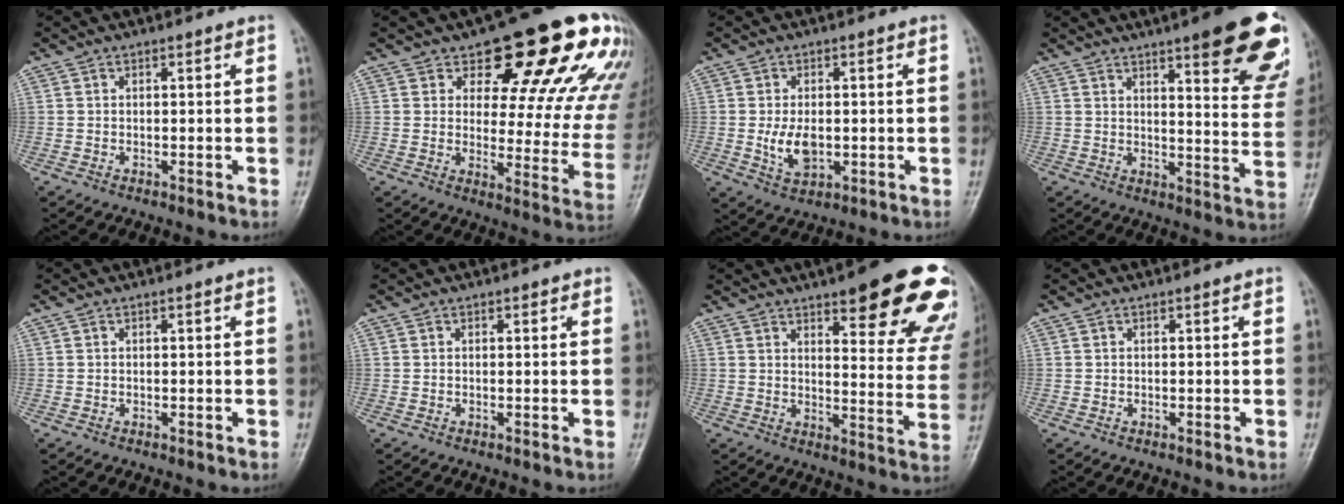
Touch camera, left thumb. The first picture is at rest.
{"total": 21.5, "force": [13.6, 8.9, 14.2], "torque": [-0.131, -0.067, 0.166]}
{"total": 6.0, "force": [-0.5, 3.7, 4.7], "torque": [-0.078, -0.010, -0.004]}
{"total": 20.7, "force": [12.0, 4.9, 16.1], "torque": [-0.171, -0.050, 0.144]}
{"total": 0.0}
{"total": 0.6, "force": [0.4, 0.4, 0.2], "torque": [0.003, -0.001, 0.000]}
{"total": 21.7, "force": [13.6, 5.9, 15.7], "torque": [-0.157, -0.064, 0.167]}
{"total": 0.0}